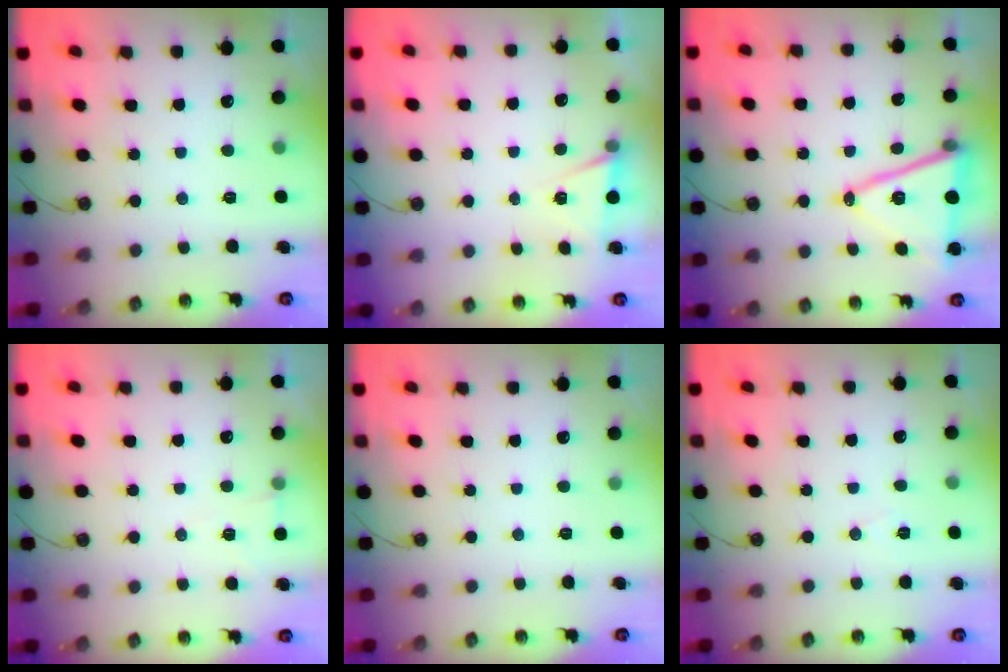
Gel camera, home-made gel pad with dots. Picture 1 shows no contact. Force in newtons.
{"total": 5.1, "press": 2.4, "slide": 4.5}
{"total": 15.0, "press": 14.5, "slide": 3.7}
{"total": 5.2, "press": 2.9, "slide": 4.3}
{"total": 0.0}
{"total": 5.3, "press": 3.0, "slide": 4.4}